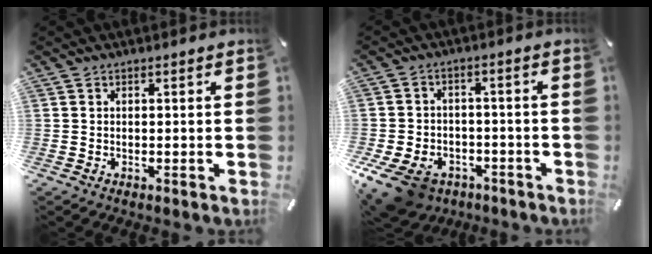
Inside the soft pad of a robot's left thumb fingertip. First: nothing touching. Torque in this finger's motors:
{"motor_torque": [1.91, 3.10, 0.66, 0.54, 0.17]}